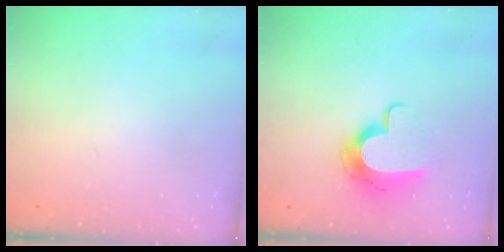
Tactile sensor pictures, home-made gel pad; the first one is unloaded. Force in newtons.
{"total": 12.1, "press": 12.0, "slide": 0.9}